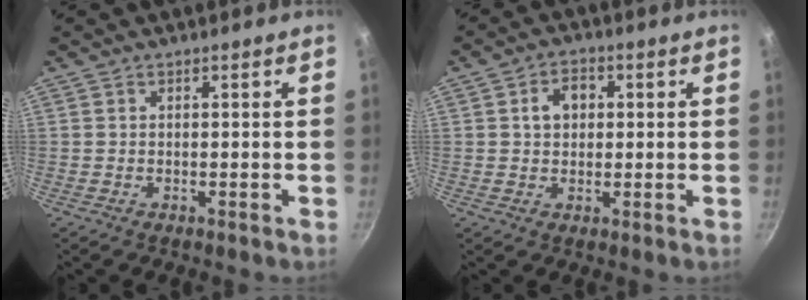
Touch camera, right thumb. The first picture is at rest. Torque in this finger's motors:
{"motor_torque": [0.27, 0.19, 0.55, 0.08, 0.00]}